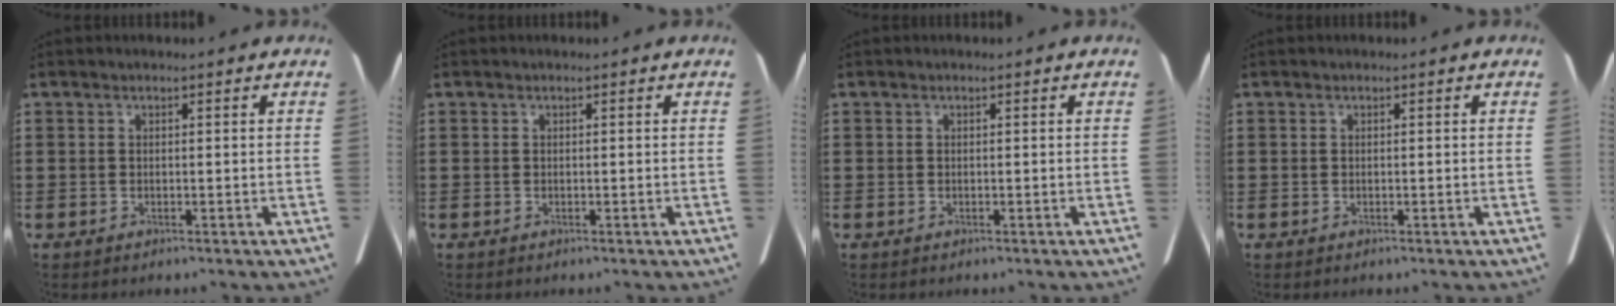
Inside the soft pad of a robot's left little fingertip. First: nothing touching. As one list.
[{"total": 0.0}, {"total": 0.0}, {"total": 0.0}]